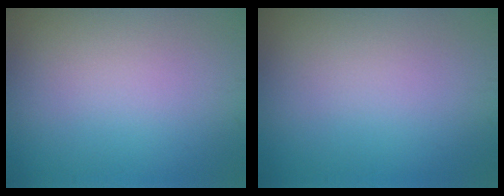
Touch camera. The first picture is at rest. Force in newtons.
{"total": 0.0}